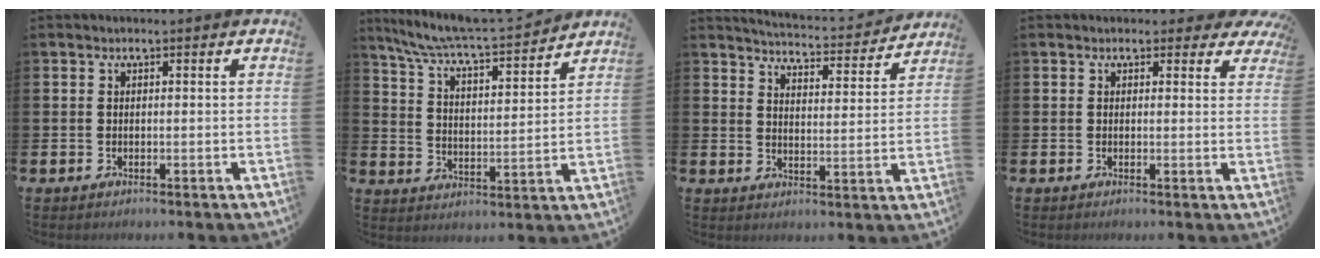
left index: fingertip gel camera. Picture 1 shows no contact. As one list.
[{"total": 7.3, "force": [7.0, 0.0, 2.0], "torque": [-0.071, -0.057, 0.118]}, {"total": 4.7, "force": [4.7, 0.2, 0.5], "torque": [-0.024, -0.041, 0.078]}, {"total": 1.6, "force": [1.2, 0.9, 0.3], "torque": [0.002, 0.002, 0.018]}]